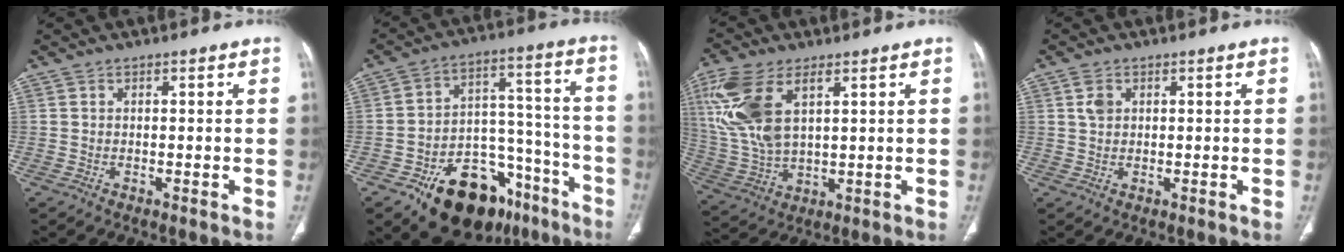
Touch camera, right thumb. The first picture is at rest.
{"total": 22.5, "force": [-13.2, 12.8, 13.0], "torque": [-0.145, 0.095, -0.195]}
{"total": 15.3, "force": [5.6, 7.6, 12.0], "torque": [-0.277, -0.009, 0.119]}
{"total": 2.4, "force": [0.9, 1.7, 1.5], "torque": [-0.027, 0.001, 0.021]}